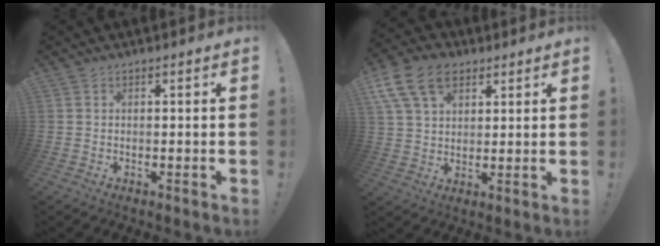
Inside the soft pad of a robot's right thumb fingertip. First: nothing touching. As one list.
[{"total": 14.6, "force": [7.1, 9.8, 8.1], "torque": [-0.135, -0.028, 0.137]}]